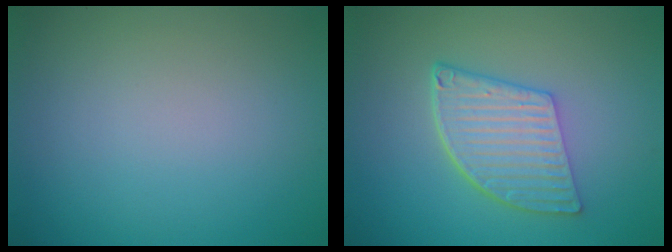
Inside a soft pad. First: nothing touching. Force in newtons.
{"total": 5.6, "press": 4.2, "slide": 3.7}